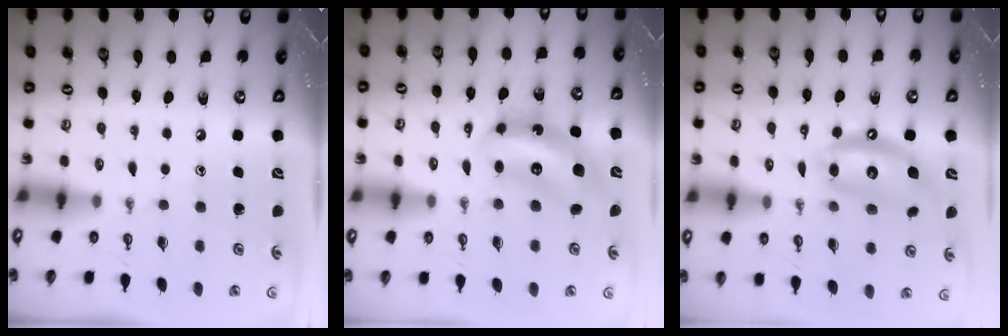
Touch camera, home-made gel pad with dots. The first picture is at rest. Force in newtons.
{"total": 7.9, "press": 7.9, "slide": 0.5}
{"total": 10.7, "press": 10.7, "slide": 0.9}